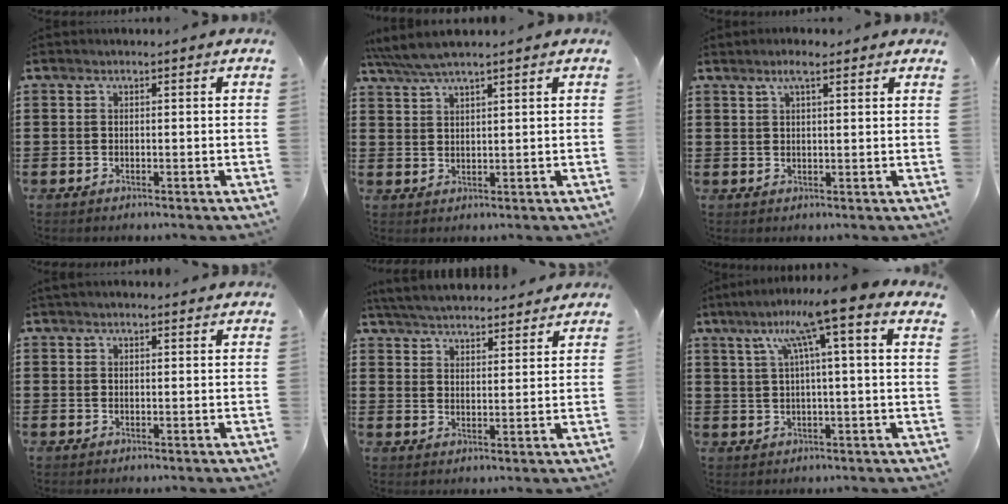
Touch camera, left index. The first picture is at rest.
{"total": 3.5, "force": [3.0, 0.2, 1.8], "torque": [-0.042, -0.003, 0.055]}
{"total": 3.4, "force": [2.5, 0.5, 2.3], "torque": [-0.049, 0.004, 0.044]}
{"total": 1.4, "force": [1.3, 0.2, 0.3], "torque": [-0.009, 0.003, 0.025]}
{"total": 4.9, "force": [4.9, 0.4, 0.6], "torque": [-0.032, -0.022, 0.086]}
{"total": 9.6, "force": [5.0, -0.3, 8.2], "torque": [-0.161, -0.013, 0.077]}